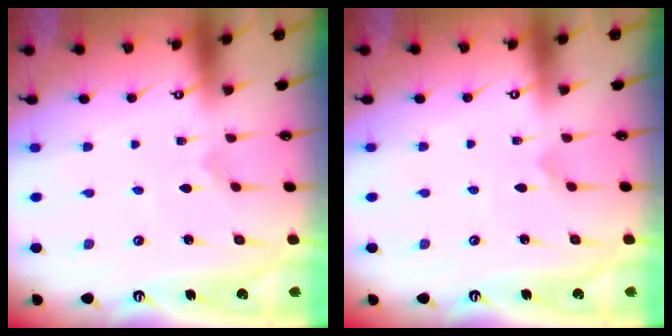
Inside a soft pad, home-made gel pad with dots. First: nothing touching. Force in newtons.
{"total": 0.9, "press": 0.9, "slide": 0.0}